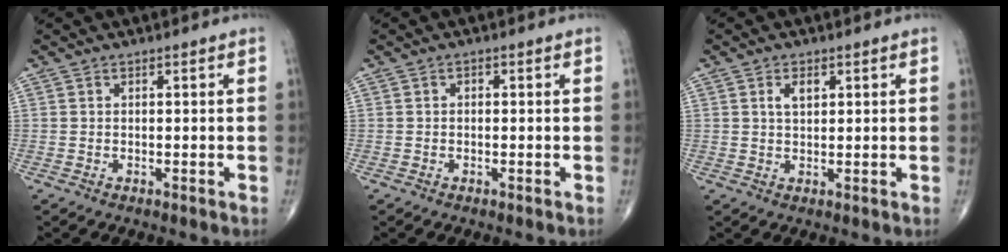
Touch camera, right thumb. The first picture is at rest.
{"total": 0.6, "force": [0.0, 0.4, 0.4], "torque": [0.000, 0.003, -0.003]}
{"total": 2.9, "force": [1.1, 1.6, 2.2], "torque": [-0.033, -0.001, 0.019]}